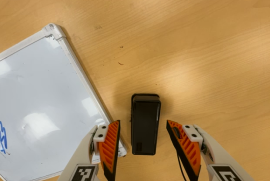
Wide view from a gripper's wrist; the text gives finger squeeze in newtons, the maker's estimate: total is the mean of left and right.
{"total": 0.0}